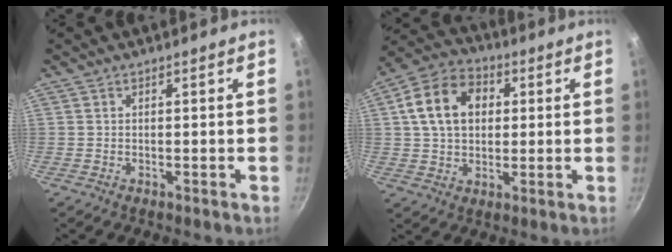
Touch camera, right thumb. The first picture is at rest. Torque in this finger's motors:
{"motor_torque": [-1.25, 1.44, 0.50, 0.00, 0.30]}